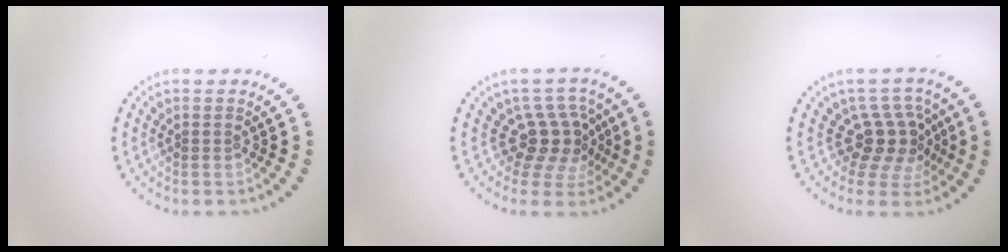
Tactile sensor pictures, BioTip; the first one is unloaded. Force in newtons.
{"total": 3.7, "press": 2.8, "slide": 2.5}
{"total": 3.7, "press": 2.8, "slide": 2.5}